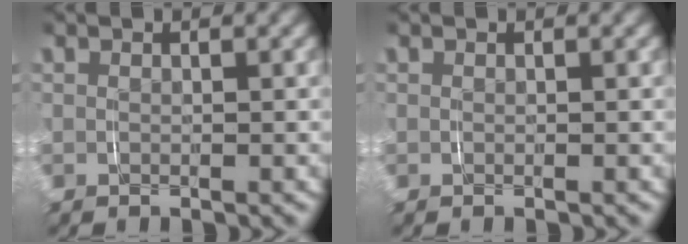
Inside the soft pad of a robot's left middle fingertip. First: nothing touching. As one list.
[{"total": 0.0}]